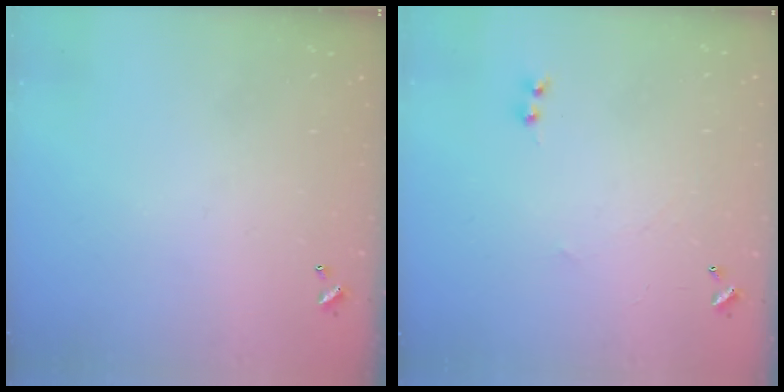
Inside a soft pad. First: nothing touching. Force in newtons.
{"total": 1.1, "press": 0.9, "slide": 0.6}